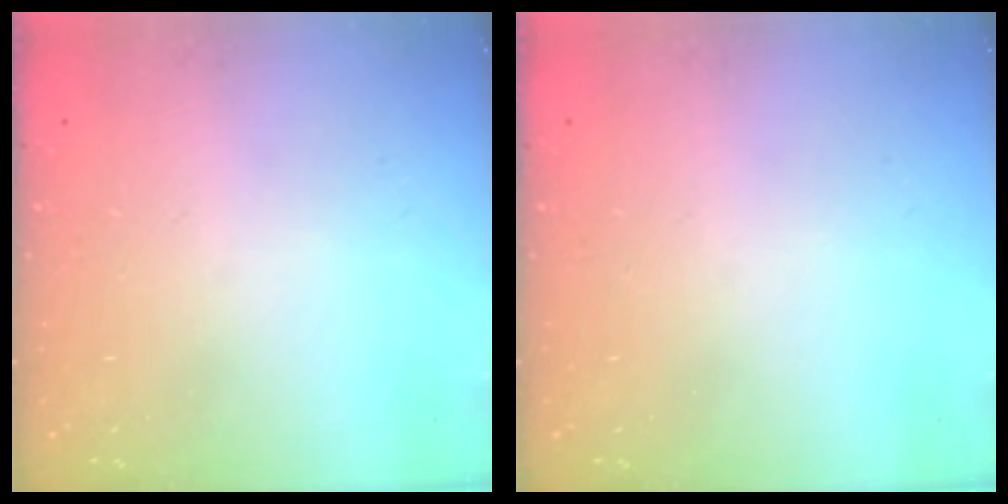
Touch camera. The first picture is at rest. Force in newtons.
{"total": 0.0}